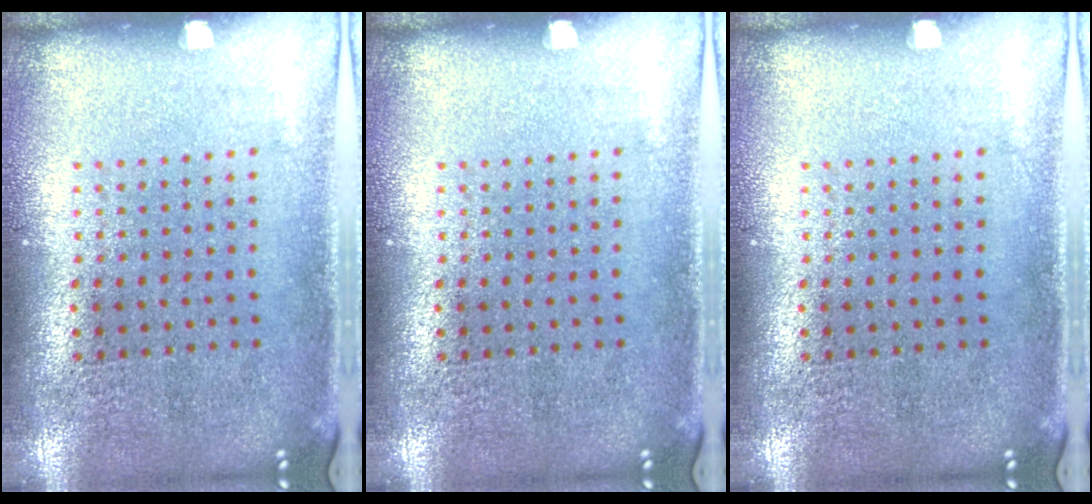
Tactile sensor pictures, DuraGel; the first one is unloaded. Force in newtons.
{"total": 0.0}
{"total": 0.0}